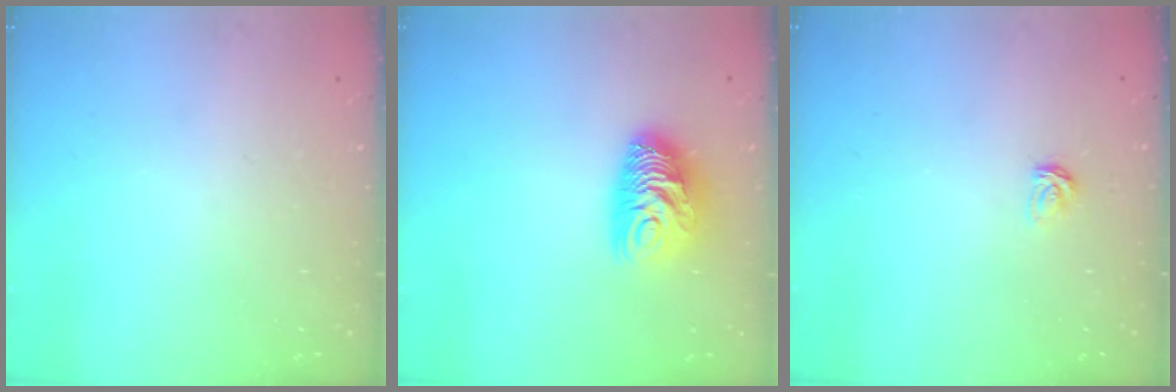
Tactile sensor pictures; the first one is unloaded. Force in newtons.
{"total": 10.3, "press": 10.3, "slide": 0.5}
{"total": 3.1, "press": 3.0, "slide": 0.4}